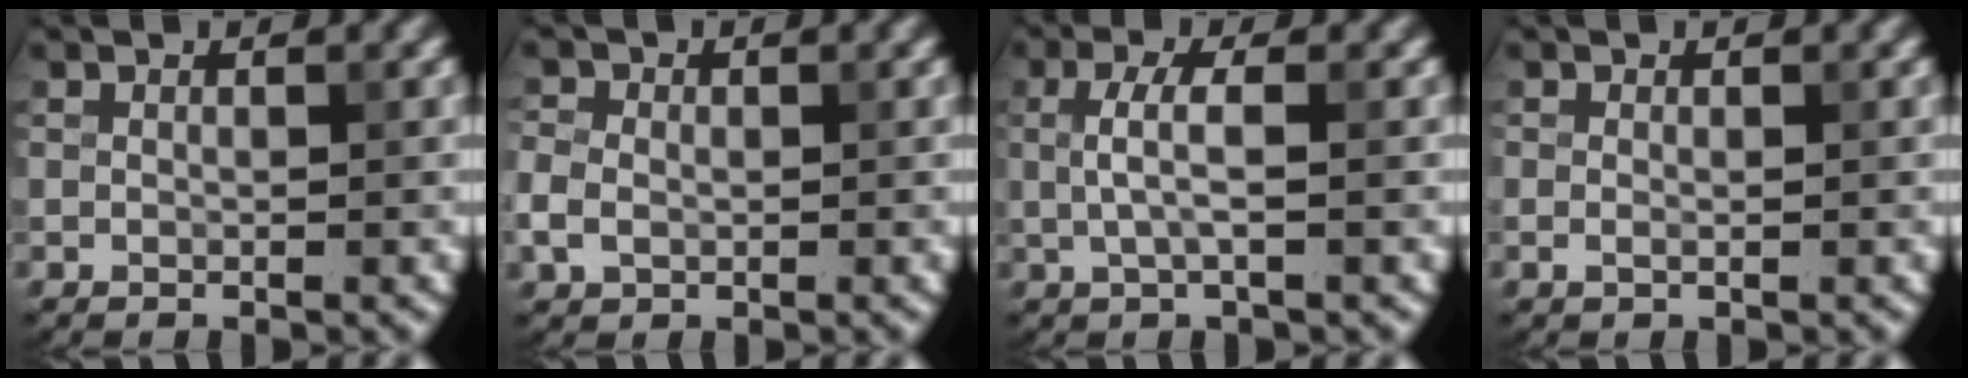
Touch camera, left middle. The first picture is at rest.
{"total": 2.4, "force": [-0.4, 2.0, 1.3], "torque": [-0.028, -0.001, -0.013]}
{"total": 2.5, "force": [0.1, 0.5, 2.4], "torque": [-0.052, 0.003, 0.003]}
{"total": 0.6, "force": [-0.1, 0.3, 0.5], "torque": [-0.011, -0.003, -0.002]}